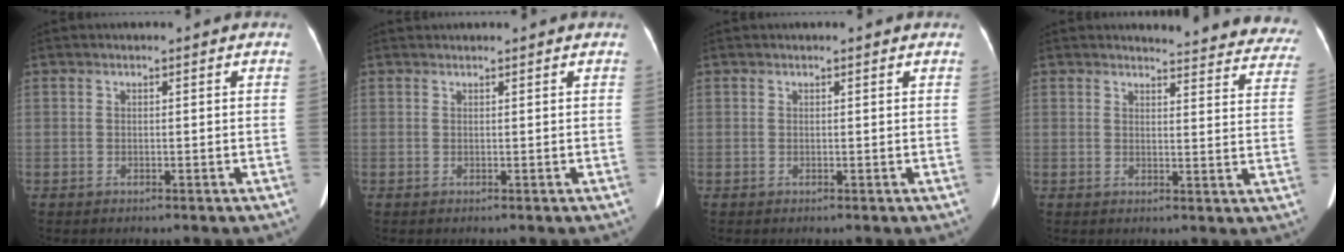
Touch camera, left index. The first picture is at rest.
{"total": 1.9, "force": [1.8, 0.5, 0.1], "torque": [-0.009, 0.031, 0.025]}
{"total": 1.4, "force": [1.4, 0.2, 0.4], "torque": [-0.012, 0.010, 0.015]}
{"total": 17.9, "force": [17.3, 3.0, 3.4], "torque": [-0.008, -0.086, 0.163]}